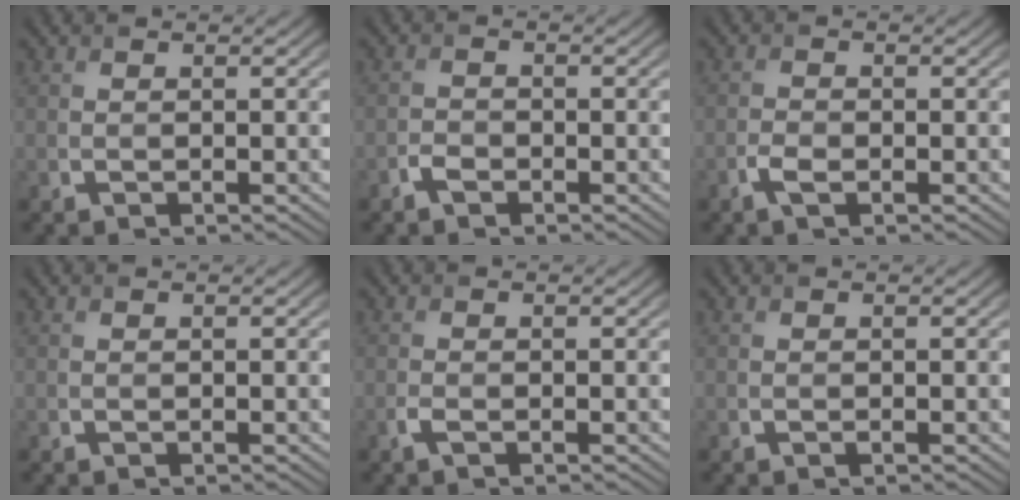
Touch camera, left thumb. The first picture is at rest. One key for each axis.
{"total": 1.6, "fx": -1.2, "fy": 0.8, "fz": 0.7, "tx": -0.013, "ty": 0.002, "tz": -0.027}
{"total": 1.9, "fx": -1.0, "fy": 0.8, "fz": 1.4, "tx": -0.029, "ty": 0.001, "tz": -0.024}
{"total": 0.0}
{"total": 1.1, "fx": -0.6, "fy": 0.3, "fz": 0.8, "tx": -0.021, "ty": 0.000, "tz": -0.014}
{"total": 0.0}